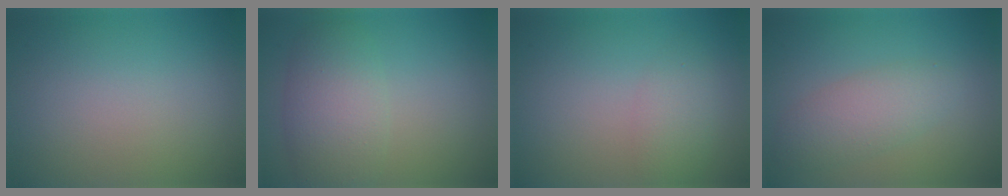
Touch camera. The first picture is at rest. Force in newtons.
{"total": 4.9, "press": 4.9, "slide": 0.5}
{"total": 2.3, "press": 2.3, "slide": 0.1}
{"total": 3.2, "press": 3.2, "slide": 0.2}